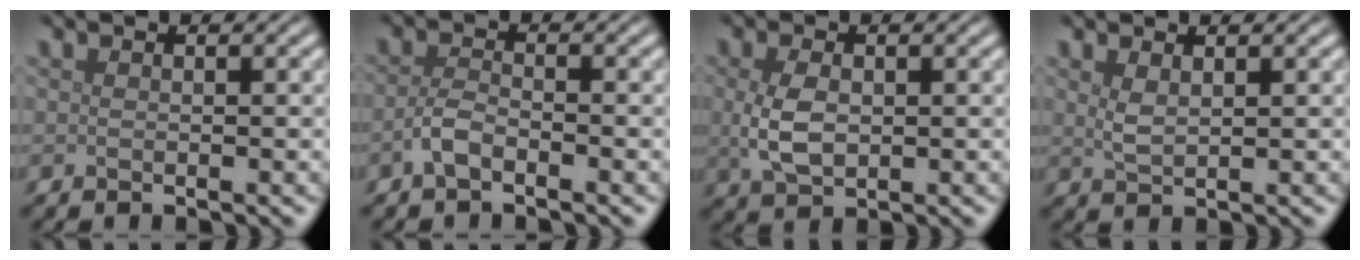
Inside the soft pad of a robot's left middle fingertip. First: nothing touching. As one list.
[{"total": 2.0, "force": [-1.2, 0.8, 1.4], "torque": [-0.031, 0.004, -0.029]}, {"total": 3.6, "force": [0.1, 2.3, 2.8], "torque": [-0.069, -0.001, 0.005]}, {"total": 1.5, "force": [0.9, 0.5, 1.1], "torque": [-0.027, -0.003, 0.021]}]